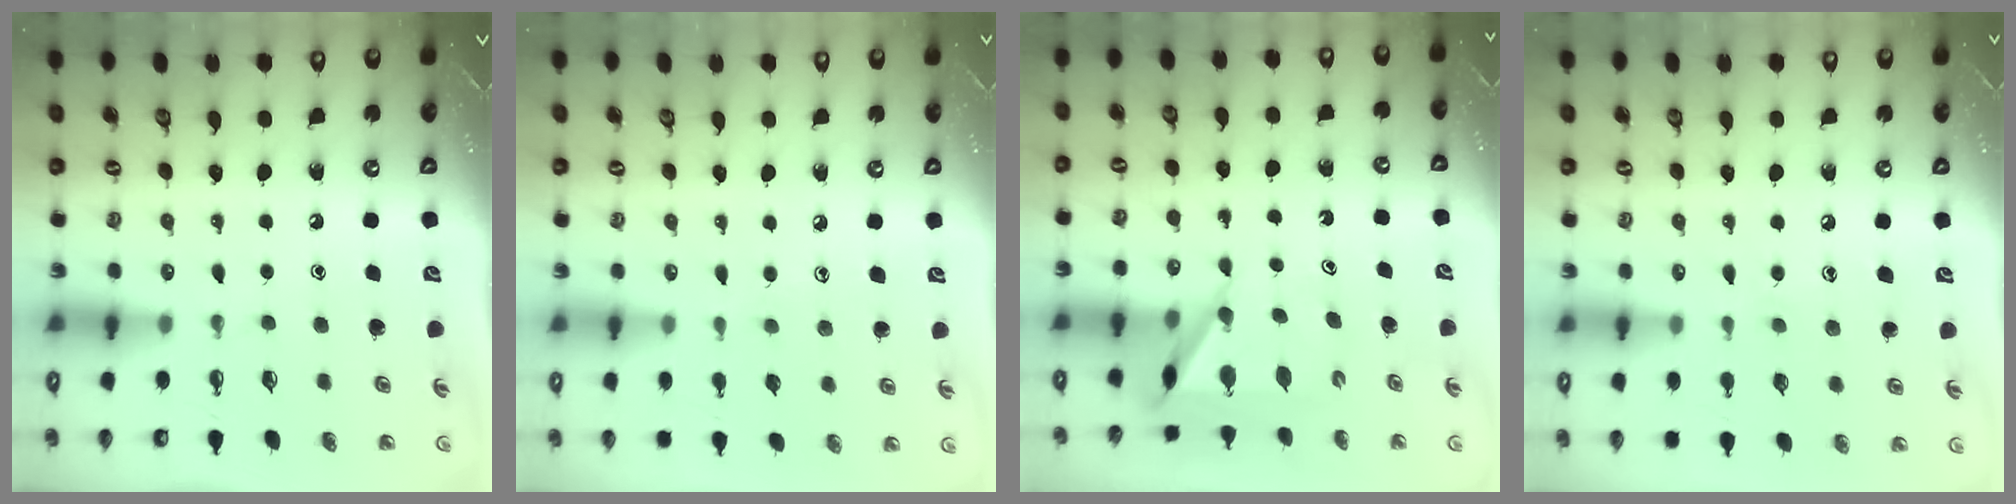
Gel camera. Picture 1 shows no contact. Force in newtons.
{"total": 6.0, "press": 6.0, "slide": 0.6}
{"total": 8.3, "press": 8.2, "slide": 0.5}
{"total": 6.5, "press": 6.5, "slide": 0.6}